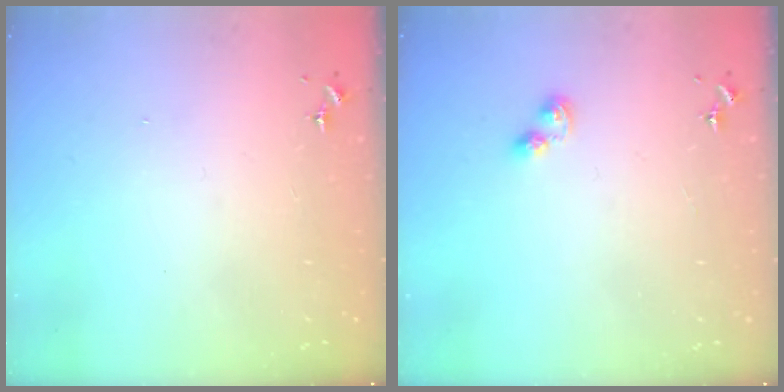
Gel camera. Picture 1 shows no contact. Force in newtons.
{"total": 3.8, "press": 3.7, "slide": 0.6}